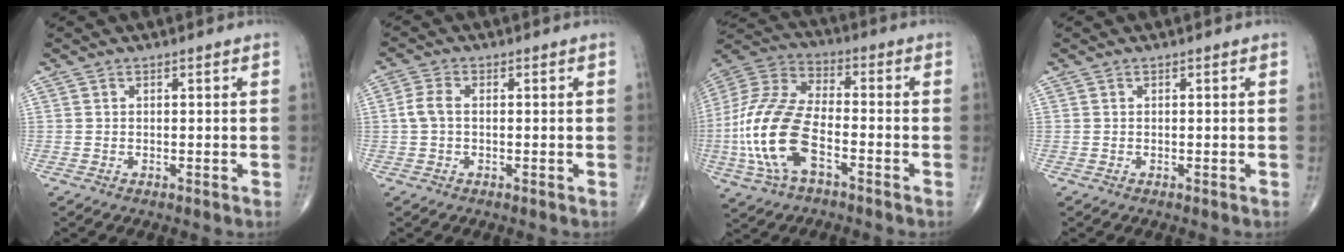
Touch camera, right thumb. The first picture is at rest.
{"total": 3.3, "force": [0.0, 2.0, 2.6], "torque": [-0.062, 0.008, -0.006]}
{"total": 18.0, "force": [-5.3, 8.7, 14.8], "torque": [-0.325, 0.027, -0.101]}
{"total": 0.0}